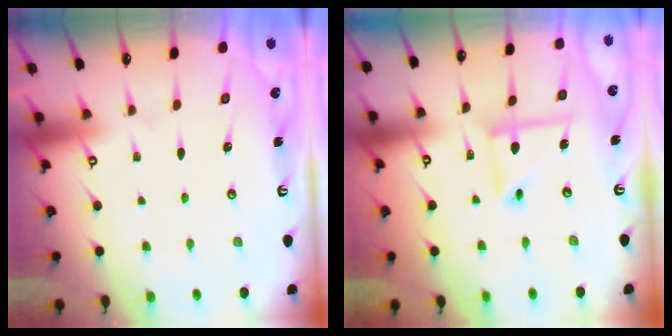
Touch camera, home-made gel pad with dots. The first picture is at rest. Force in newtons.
{"total": 8.8, "press": 8.8, "slide": 0.7}